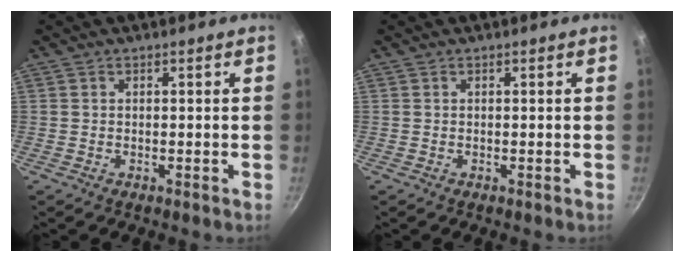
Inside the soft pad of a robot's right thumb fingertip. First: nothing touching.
{"total": 0.0}